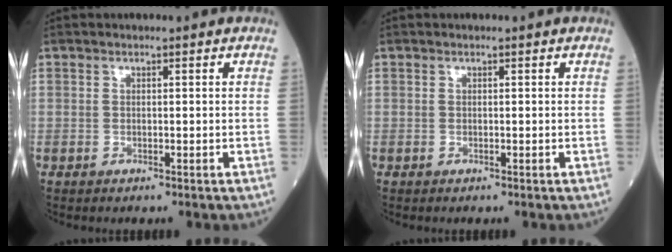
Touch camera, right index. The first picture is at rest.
{"total": 0.0}